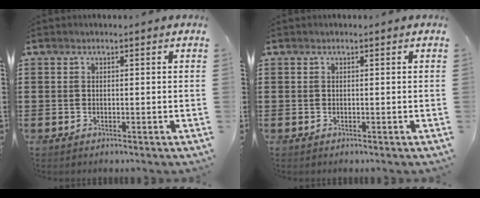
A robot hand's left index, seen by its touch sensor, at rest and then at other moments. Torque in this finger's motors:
{"motor_torque": [1.27, -0.87, -0.01, 0.01]}